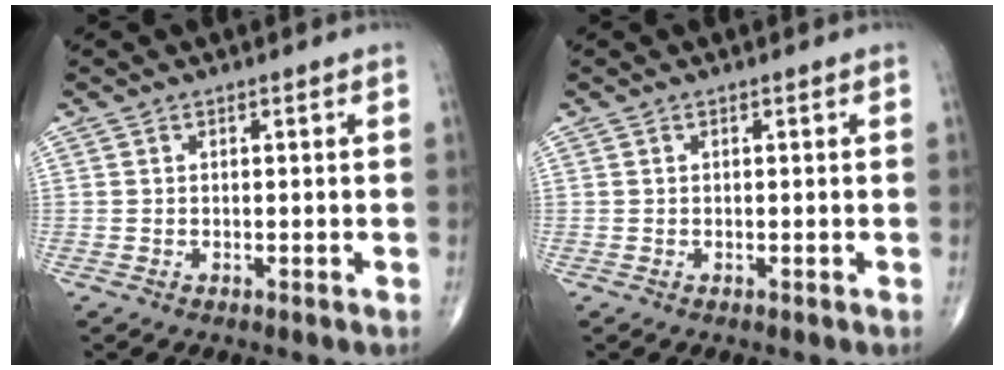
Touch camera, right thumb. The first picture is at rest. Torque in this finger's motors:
{"motor_torque": [-0.06, -0.04, 0.06, -0.01, 0.00]}